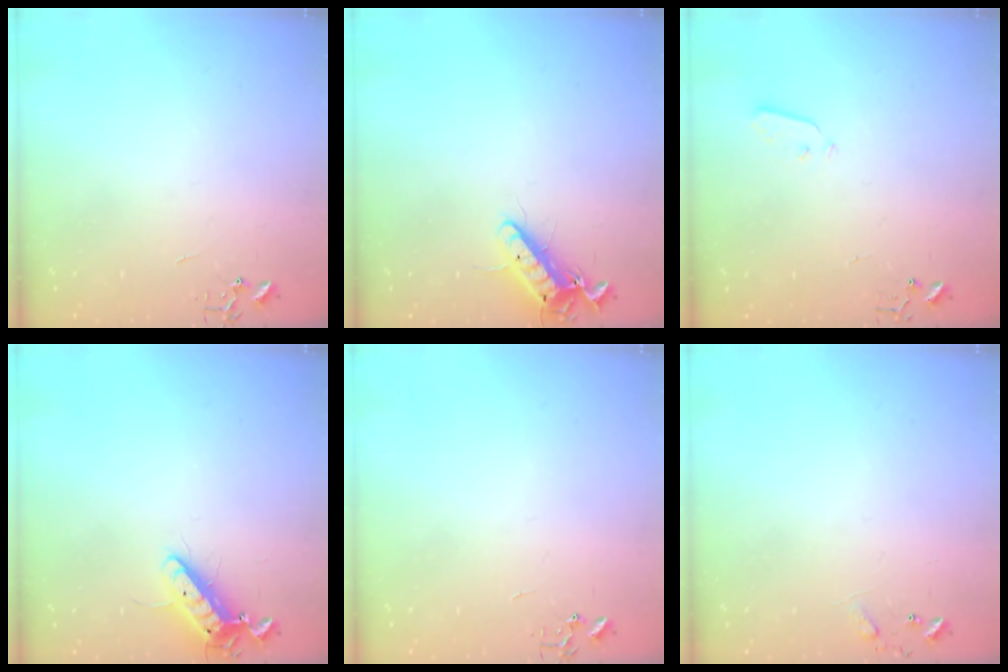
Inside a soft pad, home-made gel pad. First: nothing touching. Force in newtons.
{"total": 13.1, "press": 12.9, "slide": 2.2}
{"total": 3.0, "press": 3.0, "slide": 0.3}
{"total": 11.8, "press": 11.6, "slide": 2.2}
{"total": 0.0}
{"total": 8.0, "press": 8.0, "slide": 0.4}